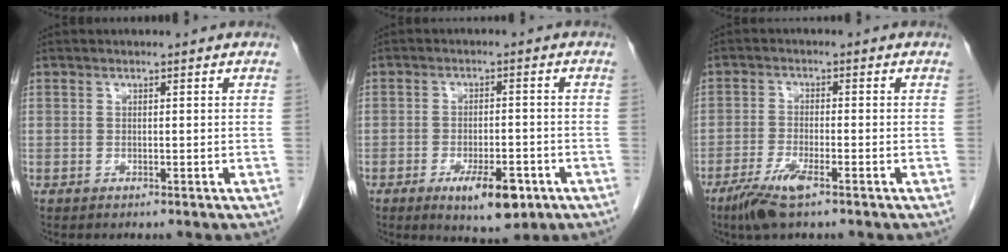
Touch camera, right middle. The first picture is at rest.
{"total": 7.4, "force": [-3.8, 2.4, 5.9], "torque": [-0.095, -0.009, -0.050]}
{"total": 5.7, "force": [-3.7, 0.7, 4.3], "torque": [-0.093, -0.011, -0.068]}